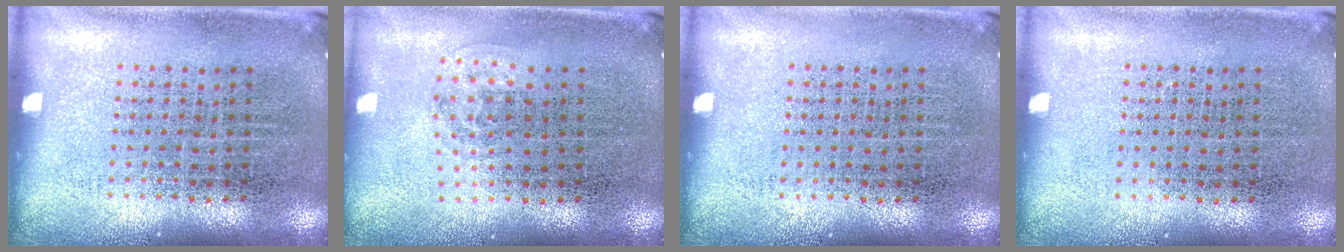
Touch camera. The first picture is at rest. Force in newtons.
{"total": 0.9, "press": 0.6, "slide": 0.7}
{"total": 0.0}
{"total": 0.0}